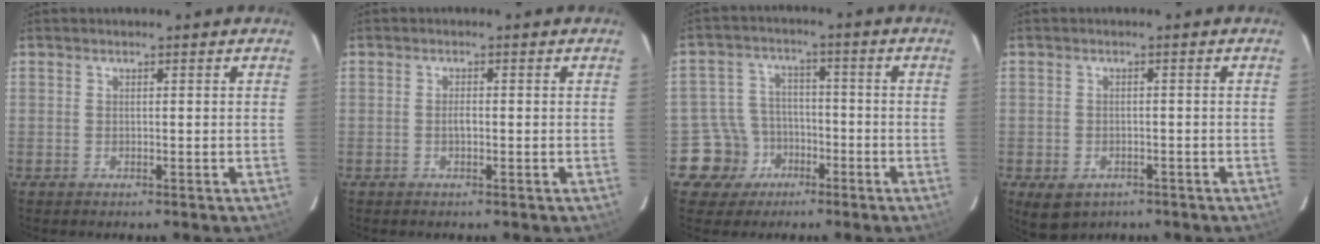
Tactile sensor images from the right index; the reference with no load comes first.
{"total": 1.2, "force": [-0.3, 0.5, 1.0], "torque": [-0.020, 0.002, -0.006]}
{"total": 8.0, "force": [-4.2, 6.8, 0.1], "torque": [-0.032, 0.026, -0.065]}
{"total": 5.1, "force": [-2.9, 3.7, 2.2], "torque": [-0.047, -0.009, -0.035]}